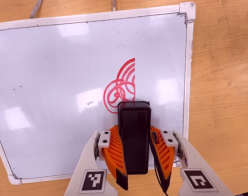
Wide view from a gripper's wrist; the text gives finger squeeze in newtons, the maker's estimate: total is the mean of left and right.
{"total": 9.3, "left": 7.9, "right": 10.7}